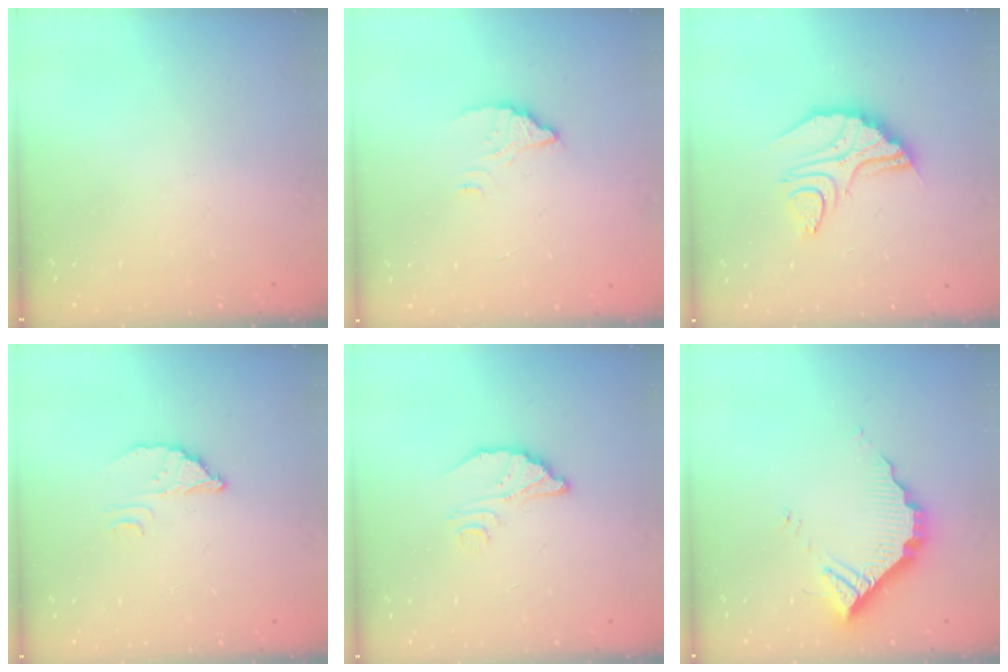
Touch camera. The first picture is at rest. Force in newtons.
{"total": 2.7, "press": 2.7, "slide": 0.1}
{"total": 10.7, "press": 10.6, "slide": 0.9}
{"total": 2.8, "press": 2.8, "slide": 0.2}
{"total": 4.8, "press": 4.8, "slide": 0.2}
{"total": 9.5, "press": 9.5, "slide": 0.4}